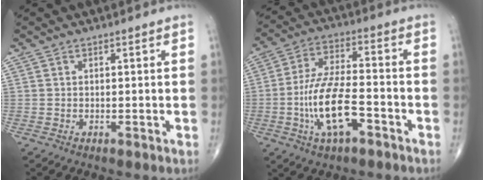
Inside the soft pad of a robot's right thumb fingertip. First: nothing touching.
{"total": 13.5, "force": [-4.6, 5.5, 11.4], "torque": [-0.220, 0.032, -0.085]}